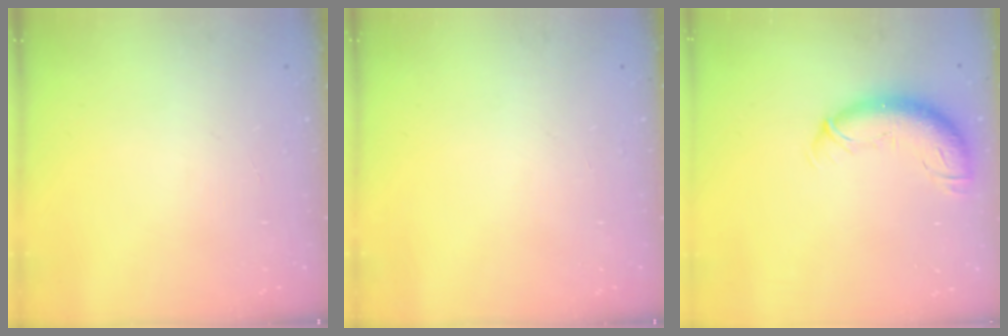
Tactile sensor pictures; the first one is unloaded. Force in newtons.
{"total": 0.0}
{"total": 11.5, "press": 11.2, "slide": 2.8}